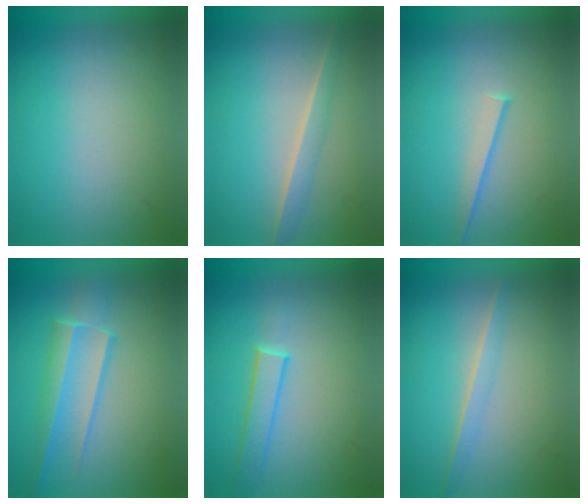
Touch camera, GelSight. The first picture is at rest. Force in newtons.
{"total": 1.5}
{"total": 1.1}
{"total": 3.2}
{"total": 1.9}
{"total": 1.3}